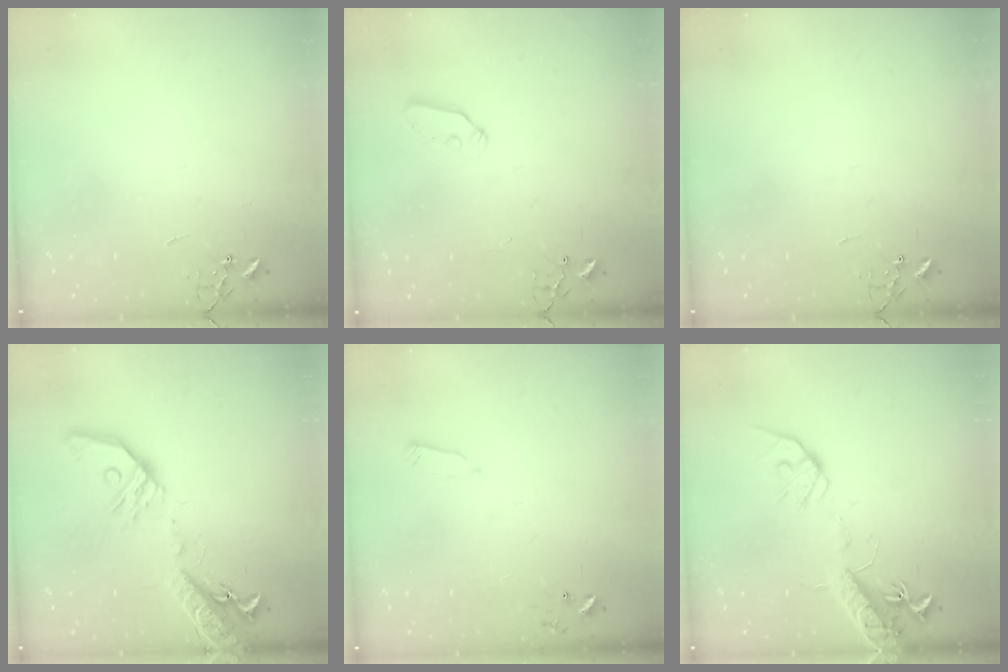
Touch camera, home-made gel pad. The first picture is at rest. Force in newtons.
{"total": 6.0, "press": 6.0, "slide": 0.2}
{"total": 0.0}
{"total": 19.6, "press": 19.2, "slide": 4.0}
{"total": 3.5, "press": 3.4, "slide": 1.0}
{"total": 16.4, "press": 16.1, "slide": 3.0}